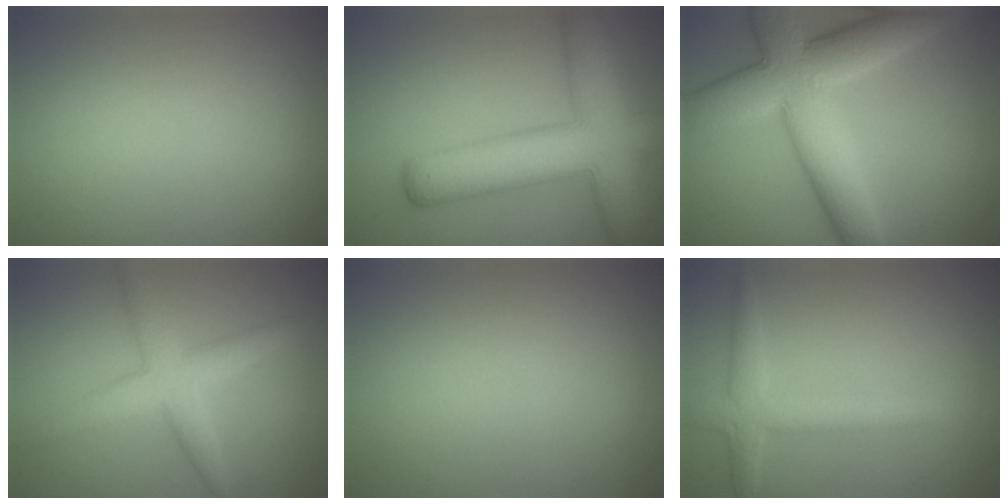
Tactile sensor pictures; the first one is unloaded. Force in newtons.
{"total": 9.8, "press": 9.8, "slide": 0.3}
{"total": 9.7, "press": 9.7, "slide": 0.7}
{"total": 4.1, "press": 4.1, "slide": 0.1}
{"total": 0.0}
{"total": 3.1, "press": 3.1, "slide": 0.1}